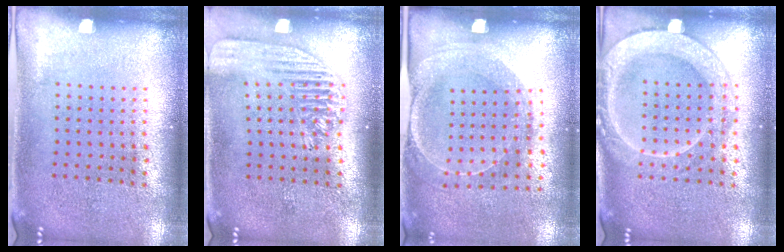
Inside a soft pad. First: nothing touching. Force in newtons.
{"total": 1.8, "press": 1.7, "slide": 0.7}
{"total": 1.5, "press": 1.5, "slide": 0.4}
{"total": 2.0, "press": 2.0, "slide": 0.3}